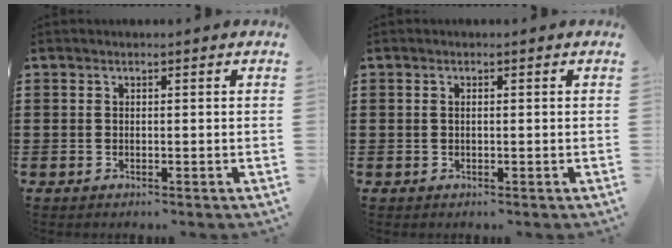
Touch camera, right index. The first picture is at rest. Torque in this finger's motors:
{"motor_torque": [-0.17, 0.27, -0.03, -0.01]}